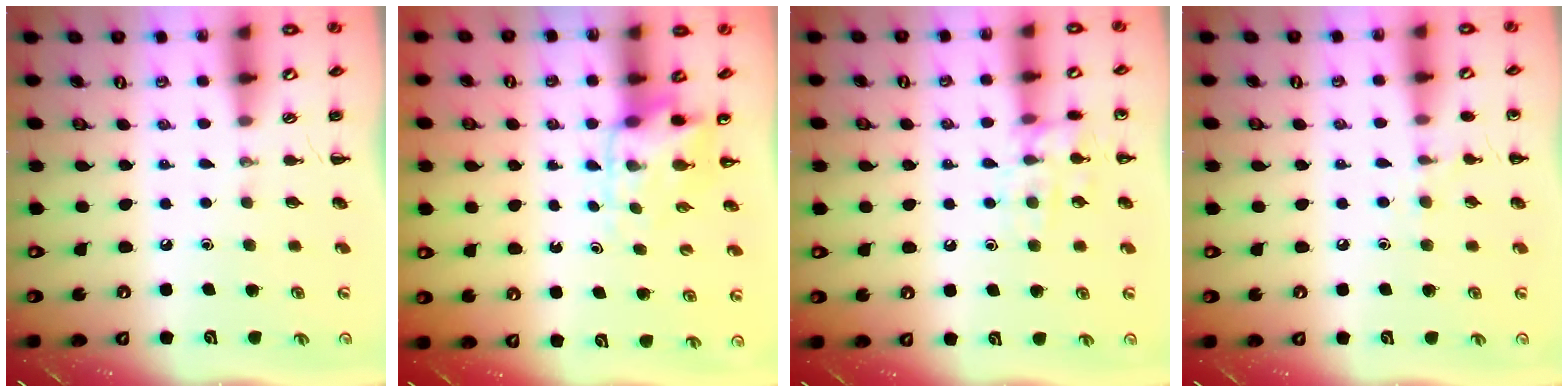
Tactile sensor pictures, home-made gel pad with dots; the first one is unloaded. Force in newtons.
{"total": 4.6, "press": 4.6, "slide": 0.5}
{"total": 10.2, "press": 10.2, "slide": 0.9}
{"total": 6.7, "press": 6.4, "slide": 1.9}